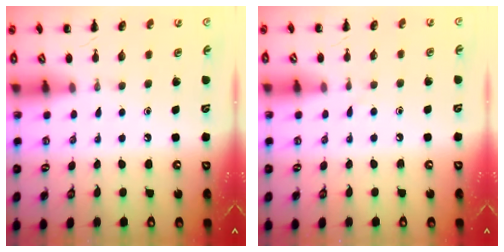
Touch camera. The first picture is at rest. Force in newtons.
{"total": 2.9, "press": 2.7, "slide": 1.0}